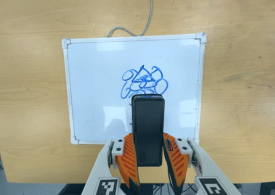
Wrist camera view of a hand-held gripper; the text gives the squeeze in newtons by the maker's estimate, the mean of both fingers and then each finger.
{"total": 6.0, "left": 4.2, "right": 7.8}